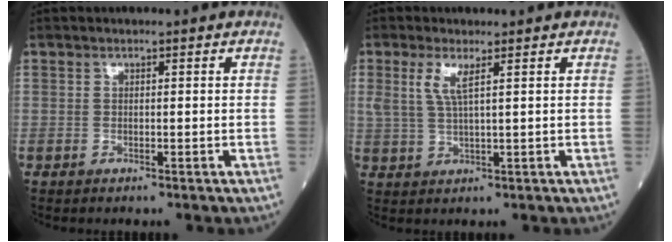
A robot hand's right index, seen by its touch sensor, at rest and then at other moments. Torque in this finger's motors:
{"motor_torque": [0.59, 0.42, 0.35, 0.11]}